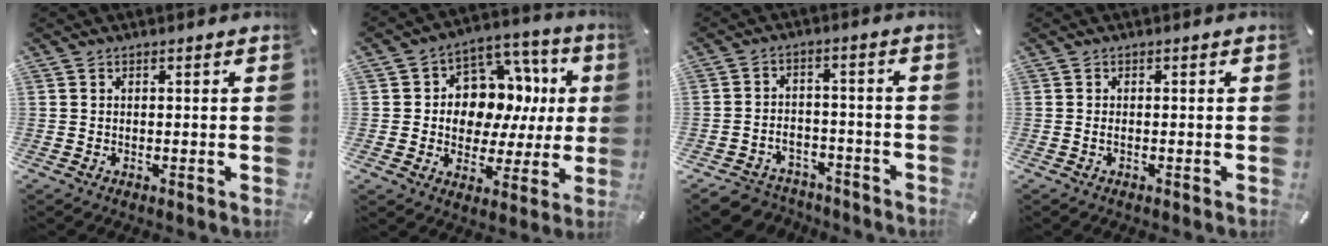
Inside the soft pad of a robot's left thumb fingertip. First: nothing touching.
{"total": 11.5, "force": [2.4, 10.0, 5.2], "torque": [-0.080, -0.029, 0.054]}
{"total": 5.6, "force": [-3.8, 3.9, 1.5], "torque": [-0.031, 0.018, -0.074]}
{"total": 0.8, "force": [-0.4, 0.3, 0.7], "torque": [-0.015, -0.002, -0.006]}